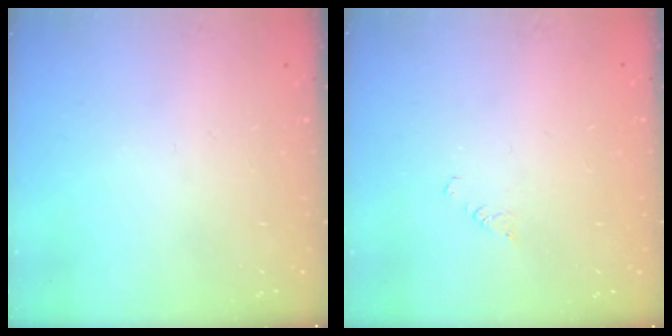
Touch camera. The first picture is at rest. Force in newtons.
{"total": 2.4, "press": 2.4, "slide": 0.4}